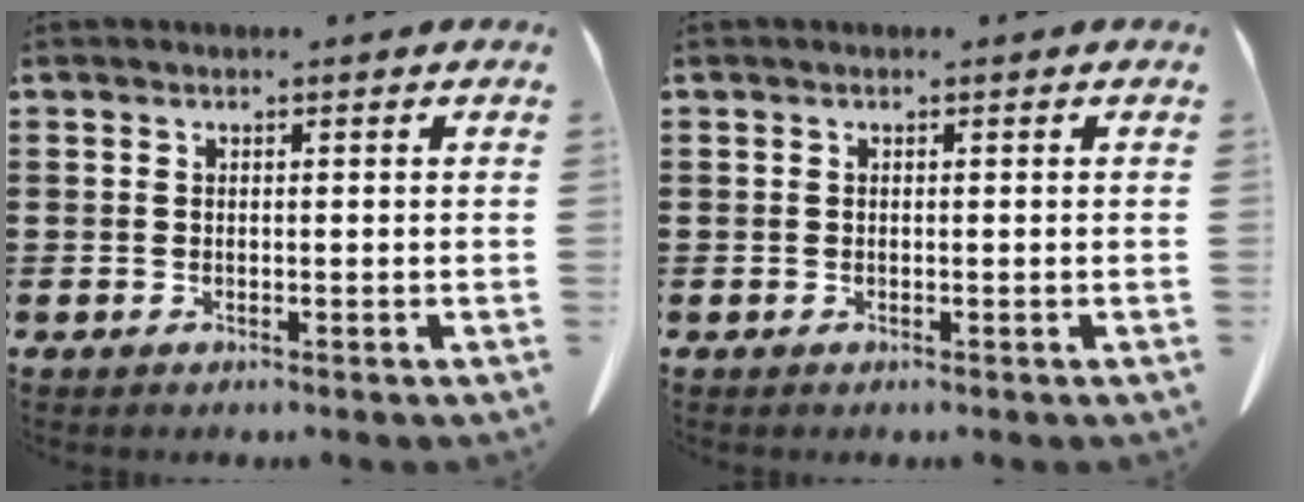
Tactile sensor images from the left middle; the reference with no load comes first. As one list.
[{"total": 0.0}]